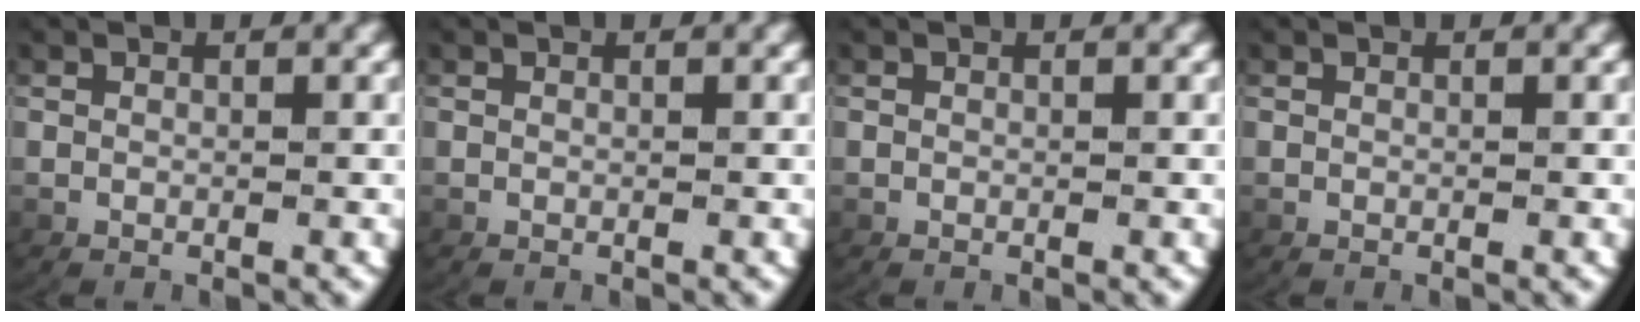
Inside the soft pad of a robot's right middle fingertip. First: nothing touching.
{"total": 0.0}
{"total": 0.0}
{"total": 0.0}